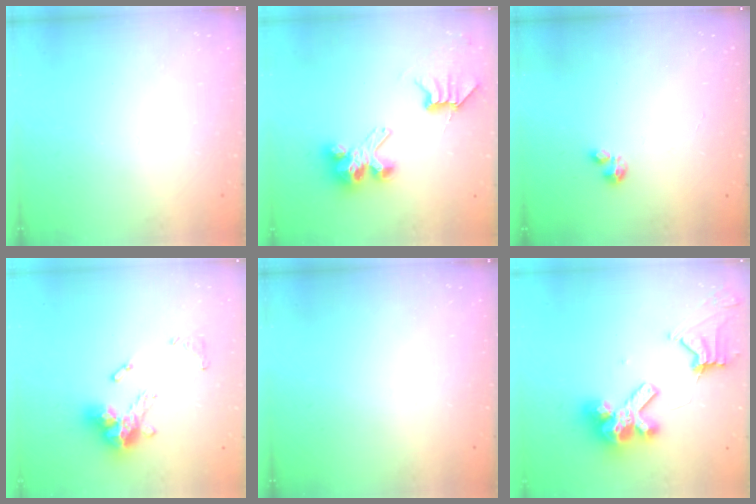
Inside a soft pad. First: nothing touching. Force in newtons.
{"total": 7.4, "press": 7.4, "slide": 0.2}
{"total": 0.7, "press": 0.6, "slide": 0.2}
{"total": 13.4, "press": 13.4, "slide": 0.9}
{"total": 0.0}
{"total": 12.6, "press": 12.5, "slide": 1.4}